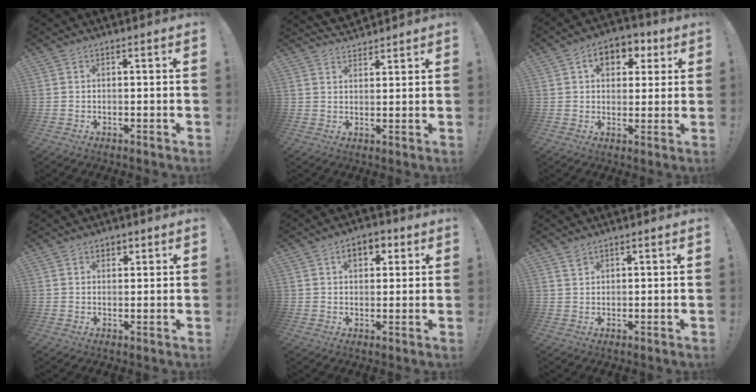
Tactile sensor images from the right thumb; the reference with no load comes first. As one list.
[{"total": 4.5, "force": [4.2, 1.4, 0.4], "torque": [-0.002, -0.028, 0.079]}, {"total": 8.7, "force": [3.1, 6.5, 4.9], "torque": [-0.060, -0.011, 0.056]}, {"total": 1.9, "force": [1.1, 1.4, 0.4], "torque": [0.006, -0.006, 0.017]}, {"total": 6.4, "force": [2.3, 4.3, 4.1], "torque": [-0.053, 0.004, 0.037]}, {"total": 2.0, "force": [1.6, 1.0, 0.7], "torque": [-0.001, -0.012, 0.028]}]